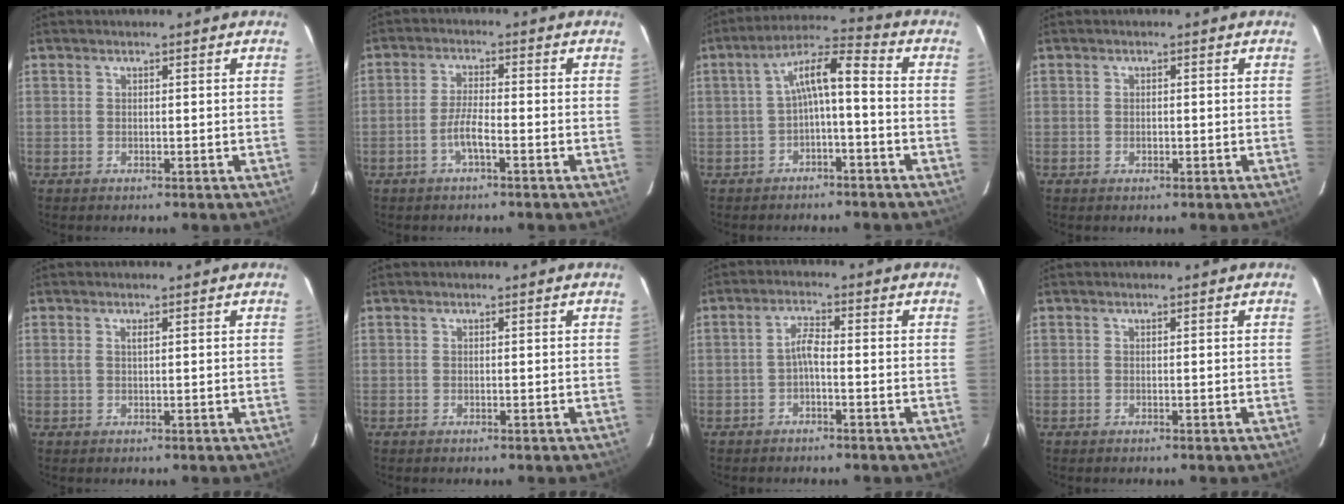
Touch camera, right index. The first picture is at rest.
{"total": 5.1, "force": [-2.6, 0.7, 4.3], "torque": [-0.092, 0.005, -0.050]}
{"total": 7.3, "force": [-1.9, 1.6, 6.9], "torque": [-0.143, 0.026, -0.030]}
{"total": 0.9, "force": [-0.2, 0.8, 0.5], "torque": [-0.006, 0.001, -0.003]}
{"total": 1.1, "force": [0.4, 0.3, 0.9], "torque": [-0.018, 0.002, 0.007]}
{"total": 0.0}
{"total": 2.5, "force": [-1.1, 0.5, 2.2], "torque": [-0.048, 0.010, -0.024]}
{"total": 0.0}